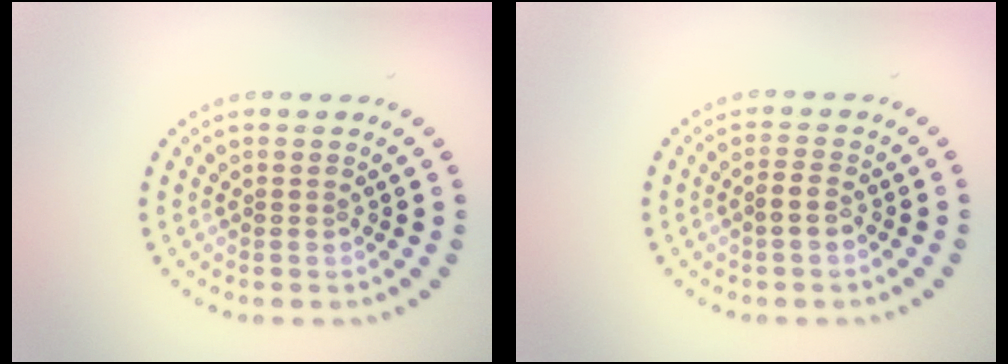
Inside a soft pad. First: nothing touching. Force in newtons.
{"total": 1.4, "press": 1.2, "slide": 0.6}